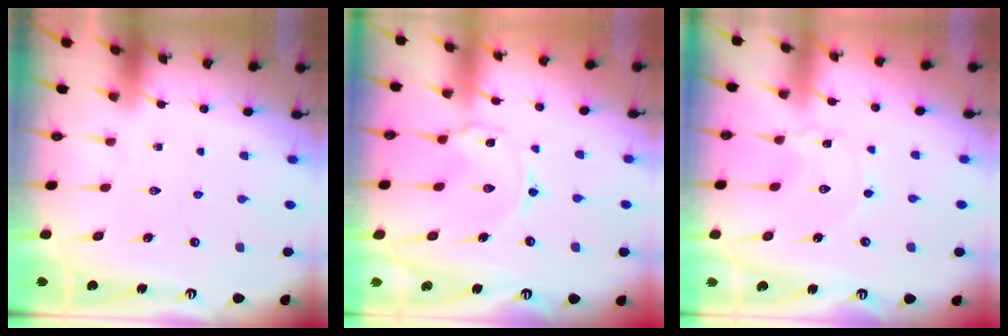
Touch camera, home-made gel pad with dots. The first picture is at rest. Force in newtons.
{"total": 3.0, "press": 2.9, "slide": 0.4}
{"total": 1.4, "press": 1.4, "slide": 0.1}